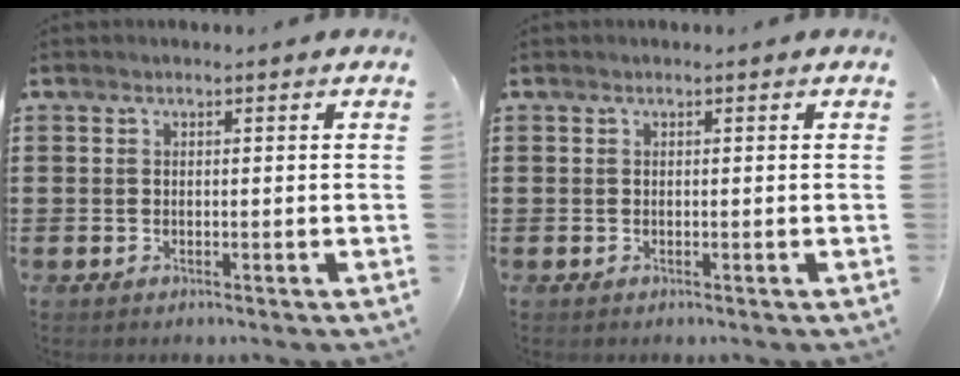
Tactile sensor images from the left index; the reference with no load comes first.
{"total": 0.0}